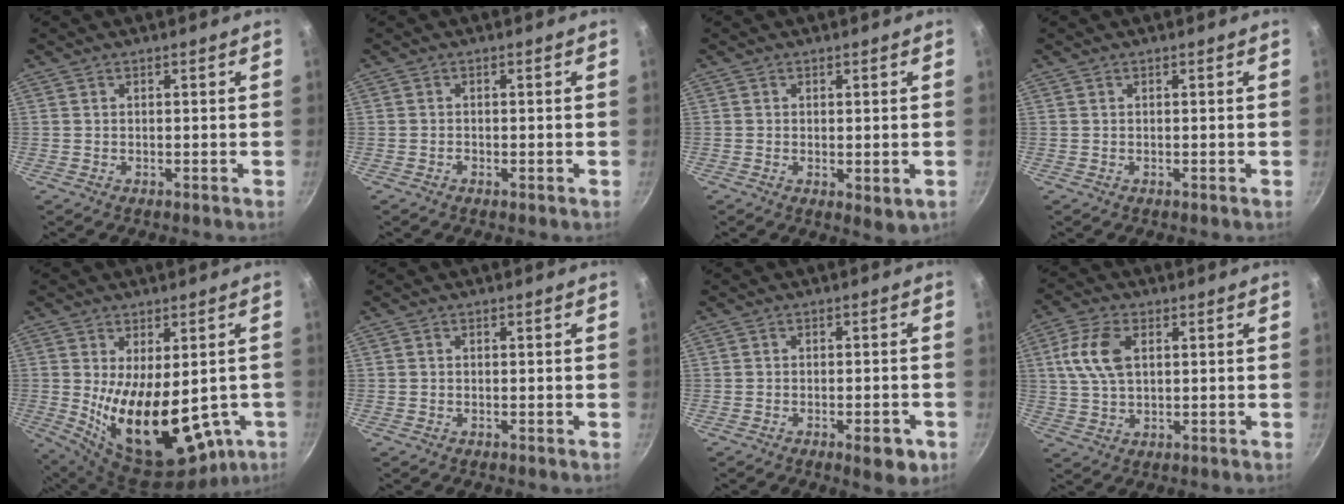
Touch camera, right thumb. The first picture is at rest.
{"total": 0.7, "force": [-0.4, 0.3, 0.4], "torque": [-0.009, 0.002, -0.010]}
{"total": 3.1, "force": [-0.3, 1.4, 2.7], "torque": [-0.040, -0.014, -0.003]}
{"total": 0.0}
{"total": 21.2, "force": [-2.8, 10.9, 18.0], "torque": [-0.268, -0.031, -0.009]}
{"total": 0.0}
{"total": 5.8, "force": [-2.7, 2.3, 4.5], "torque": [-0.044, 0.016, -0.028]}
{"total": 8.9, "force": [2.1, 5.2, 6.8], "torque": [-0.132, 0.007, 0.038]}